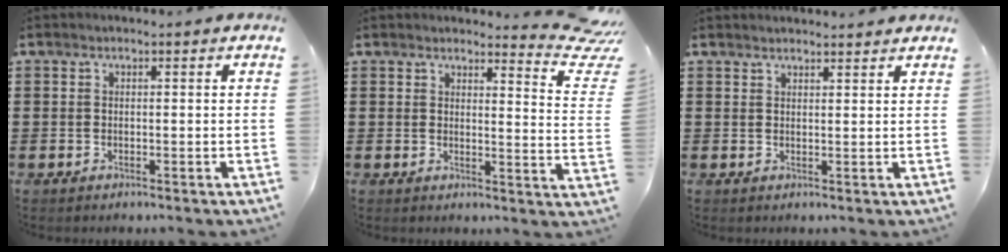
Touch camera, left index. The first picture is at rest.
{"total": 4.5, "force": [4.1, 0.5, 1.9], "torque": [-0.023, -0.030, 0.066]}
{"total": 1.7, "force": [1.7, 0.3, -0.3], "torque": [0.001, 0.001, 0.033]}